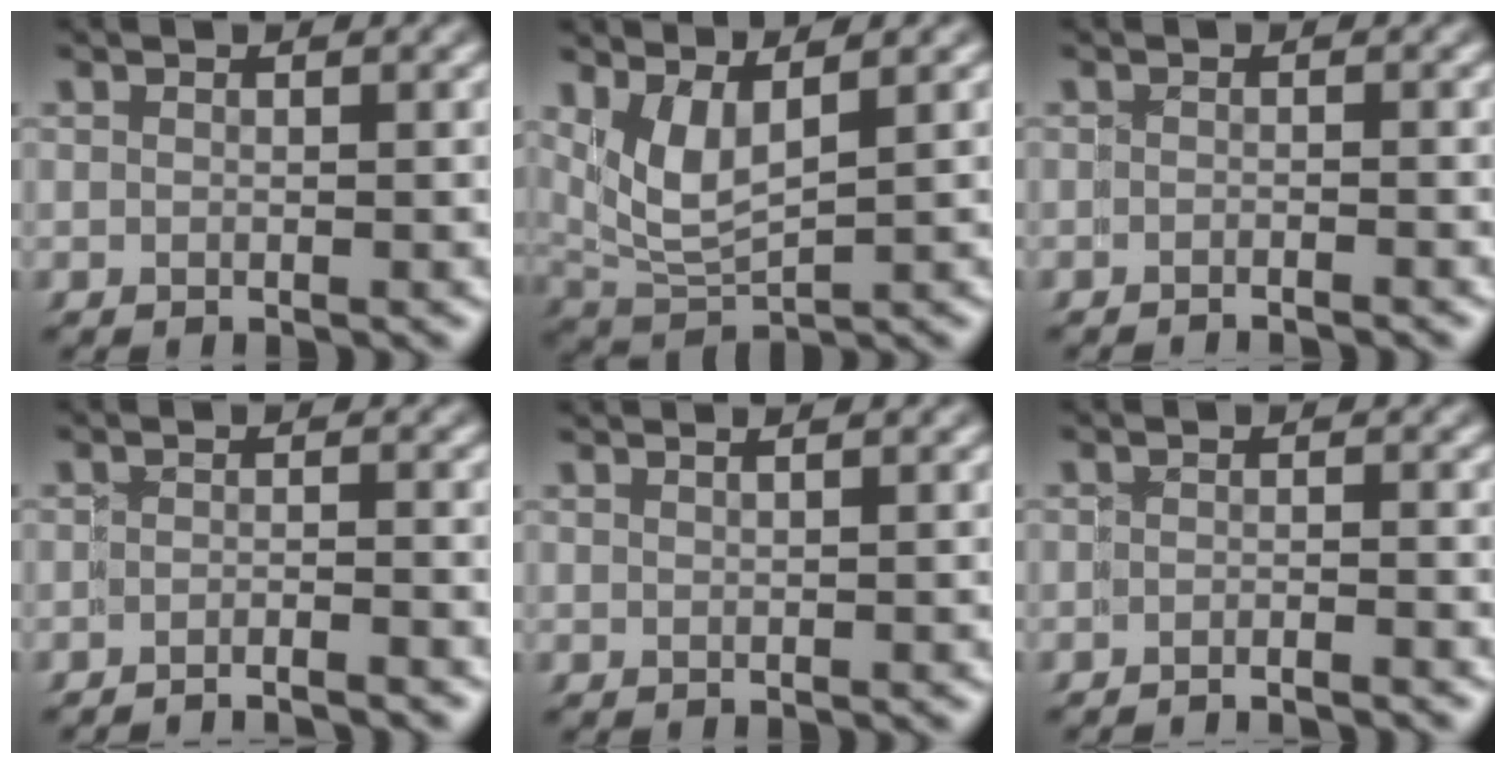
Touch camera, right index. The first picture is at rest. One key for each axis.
{"total": 5.5, "fx": 1.9, "fy": 3.7, "fz": 3.6, "tx": -0.092, "ty": -0.003, "tz": 0.034}
{"total": 1.3, "fx": -1.2, "fy": 0.3, "fz": 0.2, "tx": -0.007, "ty": 0.002, "tz": -0.026}
{"total": 3.2, "fx": -3.1, "fy": 0.6, "fz": 0.3, "tx": 0.002, "ty": 0.005, "tz": -0.061}
{"total": 1.1, "fx": 0.7, "fy": -0.4, "fz": 0.7, "tx": -0.008, "ty": 0.004, "tz": 0.014}
{"total": 2.5, "fx": -2.4, "fy": 0.5, "fz": 0.2, "tx": -0.001, "ty": 0.003, "tz": -0.047}